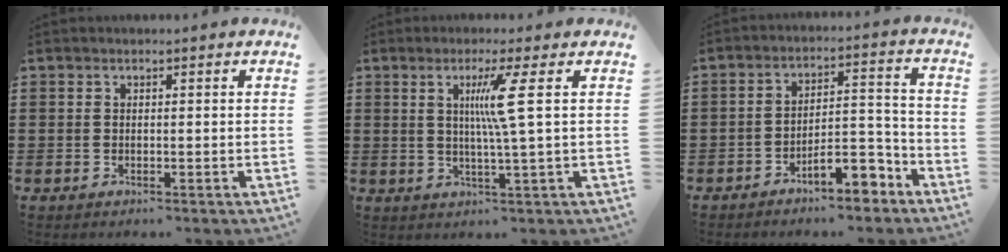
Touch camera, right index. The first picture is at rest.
{"total": 6.1, "force": [1.4, -1.1, 5.8], "torque": [-0.115, -0.009, 0.016]}
{"total": 7.6, "force": [-5.7, 2.1, 4.6], "torque": [-0.074, 0.006, -0.103]}